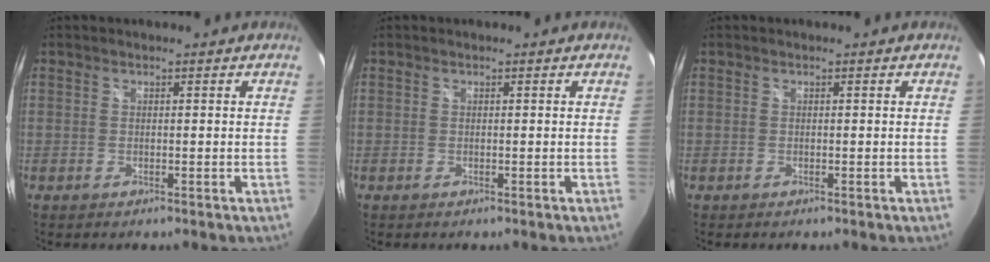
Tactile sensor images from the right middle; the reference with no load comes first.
{"total": 0.0}
{"total": 0.0}